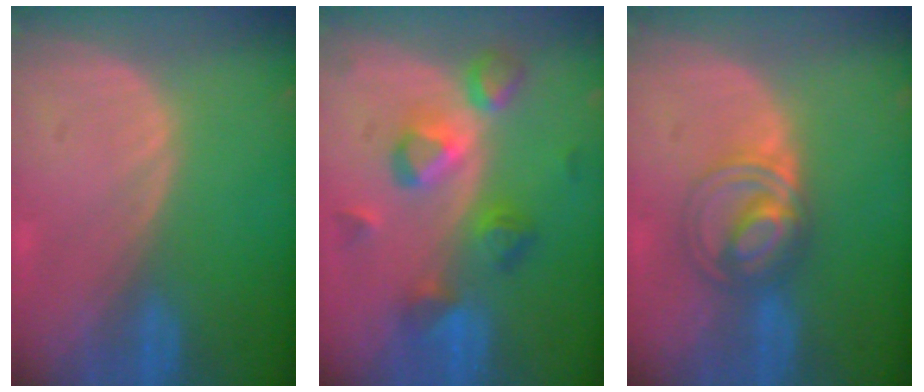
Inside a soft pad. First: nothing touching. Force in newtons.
{"total": 7.4, "press": 7.4, "slide": 0.8}
{"total": 5.8, "press": 5.7, "slide": 0.7}